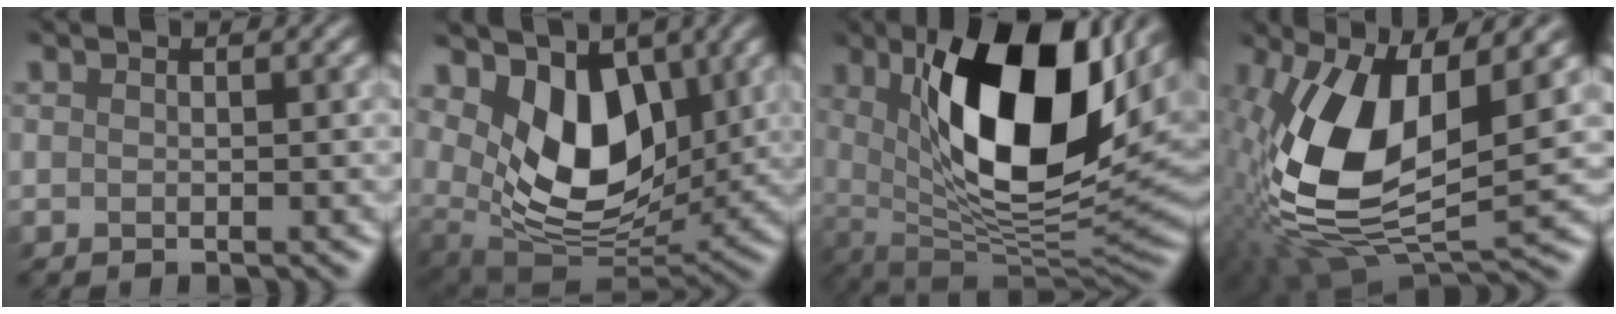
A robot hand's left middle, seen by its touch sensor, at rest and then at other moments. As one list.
[{"total": 8.3, "force": [2.3, 5.3, 6.0], "torque": [-0.124, -0.024, 0.030]}, {"total": 13.5, "force": [3.9, 5.8, 11.5], "torque": [-0.189, -0.015, 0.062]}, {"total": 11.5, "force": [0.9, 5.6, 9.9], "torque": [-0.234, -0.009, 0.009]}]